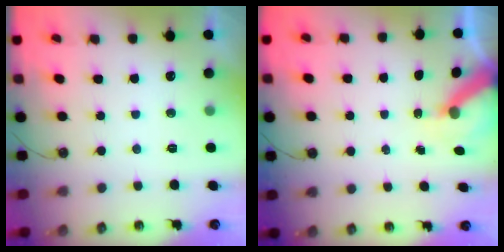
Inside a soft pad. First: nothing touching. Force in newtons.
{"total": 5.3, "press": 5.3, "slide": 0.7}